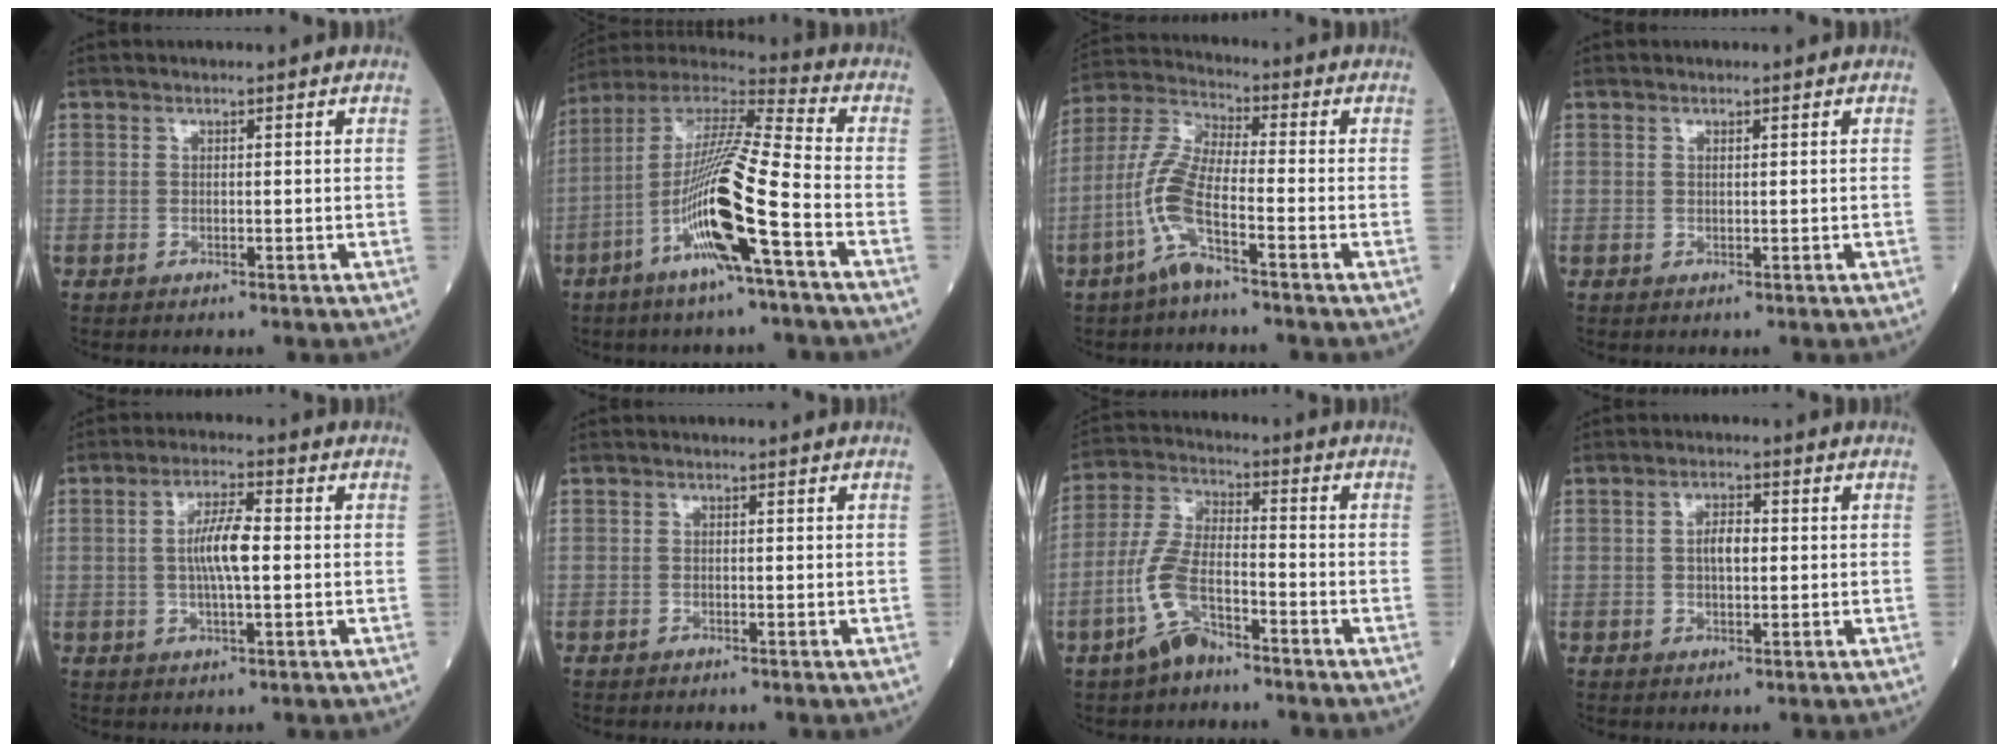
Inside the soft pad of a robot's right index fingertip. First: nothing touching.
{"total": 16.5, "force": [-6.0, 0.1, 15.4], "torque": [-0.308, -0.002, -0.119]}
{"total": 8.9, "force": [-4.1, 1.4, 7.7], "torque": [-0.179, 0.003, -0.092]}
{"total": 0.0}
{"total": 6.3, "force": [0.1, 1.1, 6.2], "torque": [-0.119, 0.008, -0.003]}
{"total": 0.0}
{"total": 8.7, "force": [-4.9, 3.2, 6.4], "torque": [-0.150, 0.003, -0.099]}
{"total": 3.2, "force": [0.1, 1.3, 2.9], "torque": [-0.052, 0.006, 0.002]}